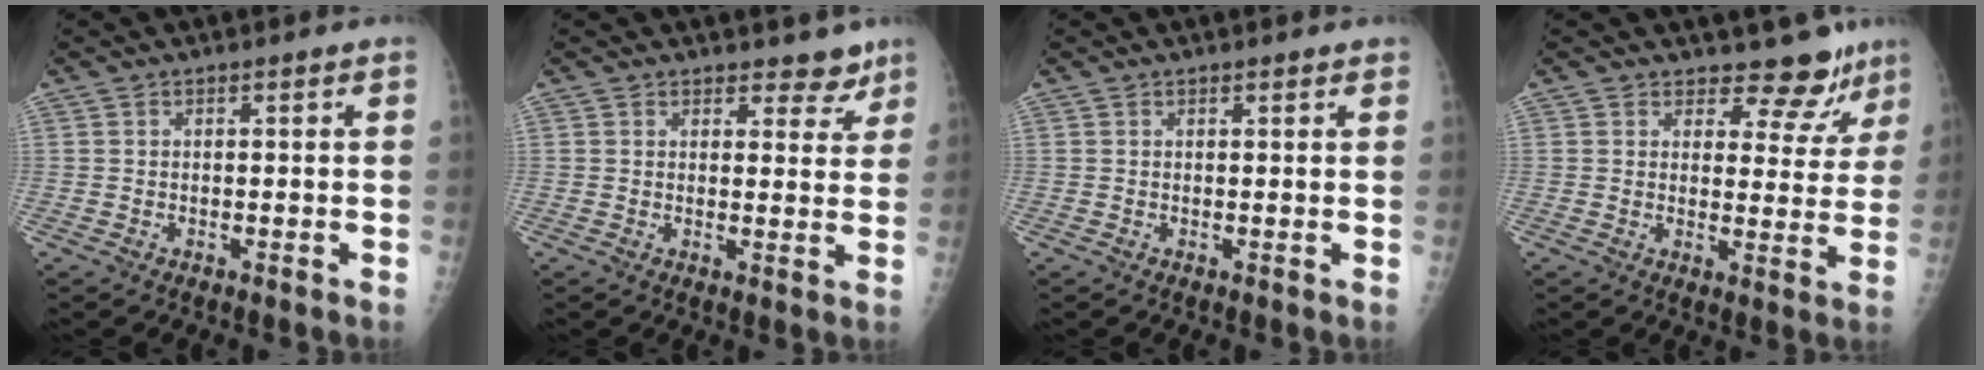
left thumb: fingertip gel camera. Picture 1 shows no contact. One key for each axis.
{"total": 4.8, "fx": 3.9, "fy": 2.4, "fz": 1.3, "tx": 0.016, "ty": -0.026, "tz": 0.045}
{"total": 1.0, "fx": 0.8, "fy": 0.4, "fz": 0.5, "tx": -0.005, "ty": -0.003, "tz": 0.009}
{"total": 8.4, "fx": 7.5, "fy": 3.7, "fz": 1.1, "tx": 0.024, "ty": -0.058, "tz": 0.082}